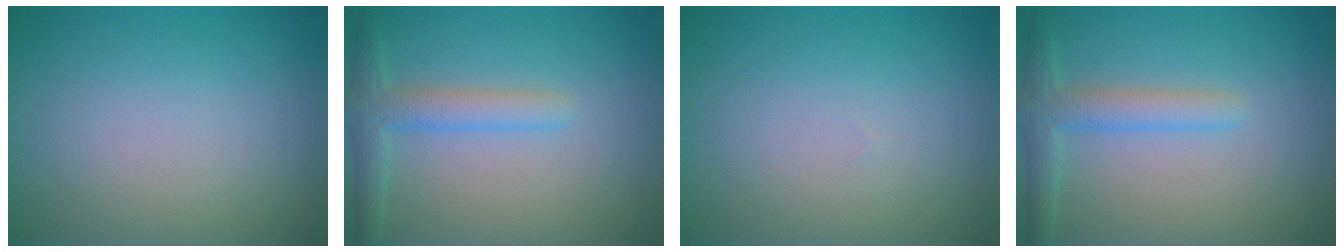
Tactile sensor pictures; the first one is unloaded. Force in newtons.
{"total": 3.0, "press": 3.0, "slide": 0.2}
{"total": 0.0}
{"total": 3.0, "press": 3.0, "slide": 0.2}